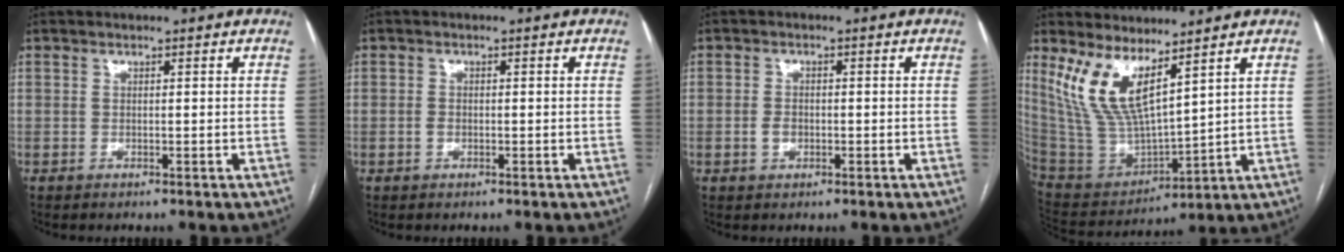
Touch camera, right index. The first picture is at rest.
{"total": 1.2, "force": [-0.4, 0.8, 0.8], "torque": [-0.017, 0.002, -0.006]}
{"total": 2.2, "force": [-0.6, 1.5, 1.5], "torque": [-0.029, 0.003, -0.010]}
{"total": 12.1, "force": [7.1, 3.1, 9.3], "torque": [-0.211, -0.007, 0.160]}